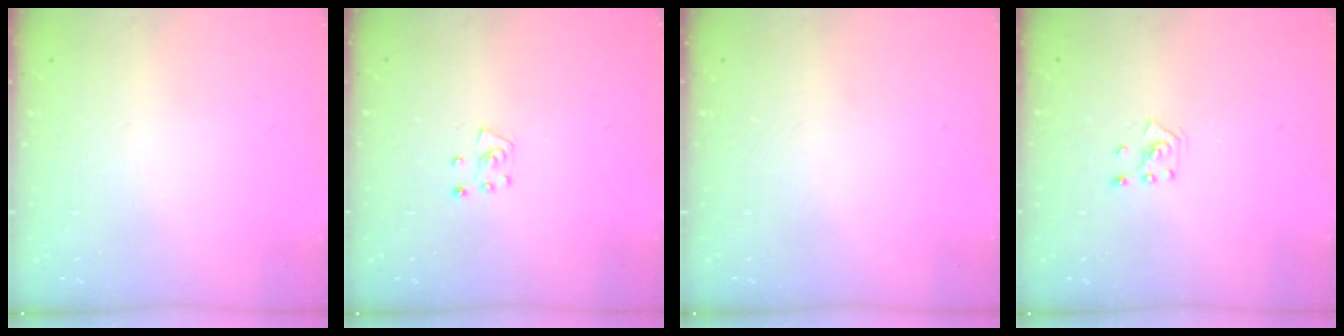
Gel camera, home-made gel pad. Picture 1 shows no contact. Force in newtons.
{"total": 3.6, "press": 3.6, "slide": 0.3}
{"total": 0.0}
{"total": 2.8, "press": 2.8, "slide": 0.2}